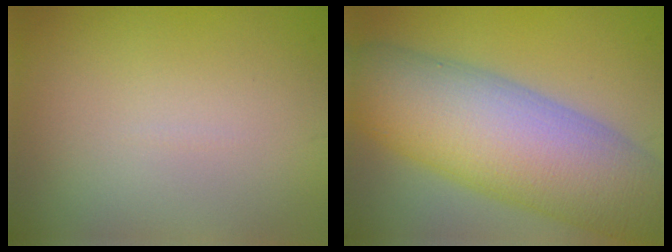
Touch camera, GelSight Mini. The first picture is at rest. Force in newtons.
{"total": 13.7, "press": 13.7, "slide": 0.6}